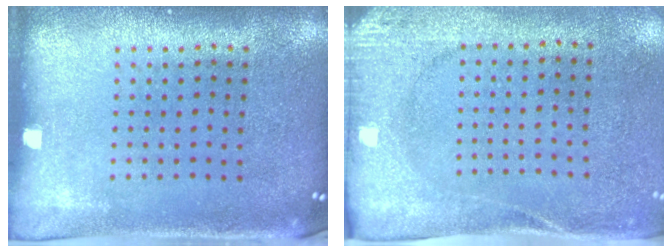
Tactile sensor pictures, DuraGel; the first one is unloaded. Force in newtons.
{"total": 2.7, "press": 2.1, "slide": 1.7}